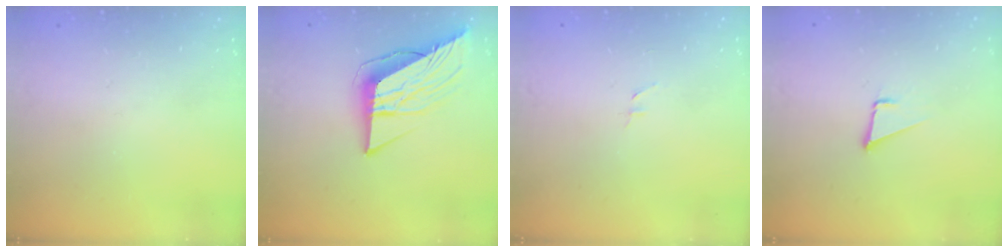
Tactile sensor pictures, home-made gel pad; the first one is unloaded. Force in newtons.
{"total": 11.4, "press": 11.3, "slide": 1.3}
{"total": 4.5, "press": 3.7, "slide": 2.5}
{"total": 1.7, "press": 1.7, "slide": 0.1}